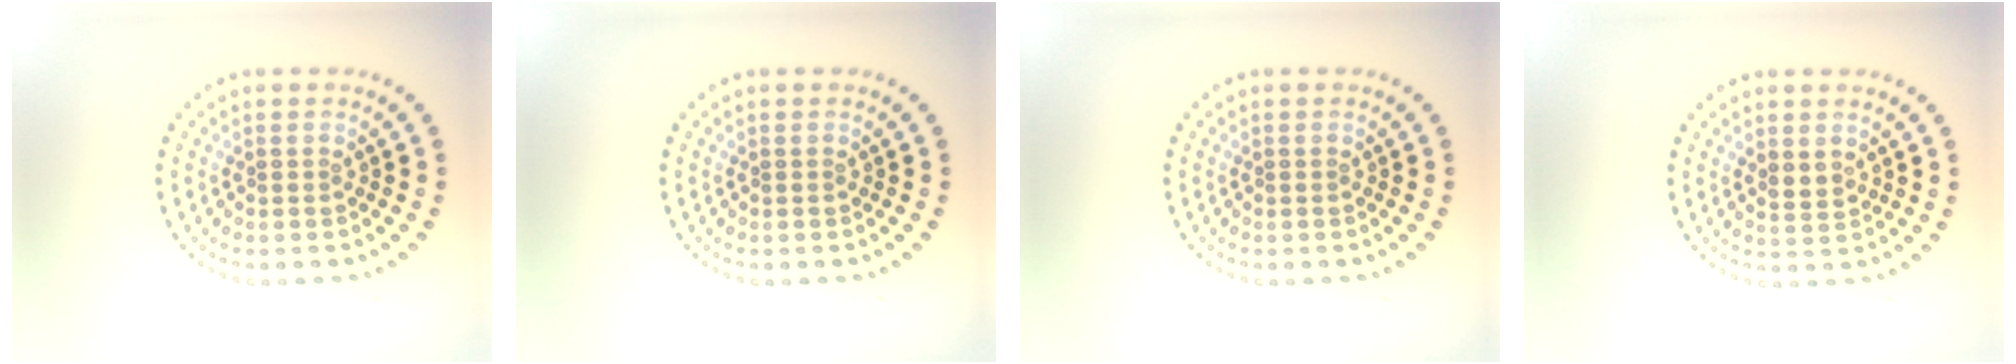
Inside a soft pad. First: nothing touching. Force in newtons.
{"total": 0.0}
{"total": 0.0}
{"total": 1.5, "press": 1.3, "slide": 0.6}